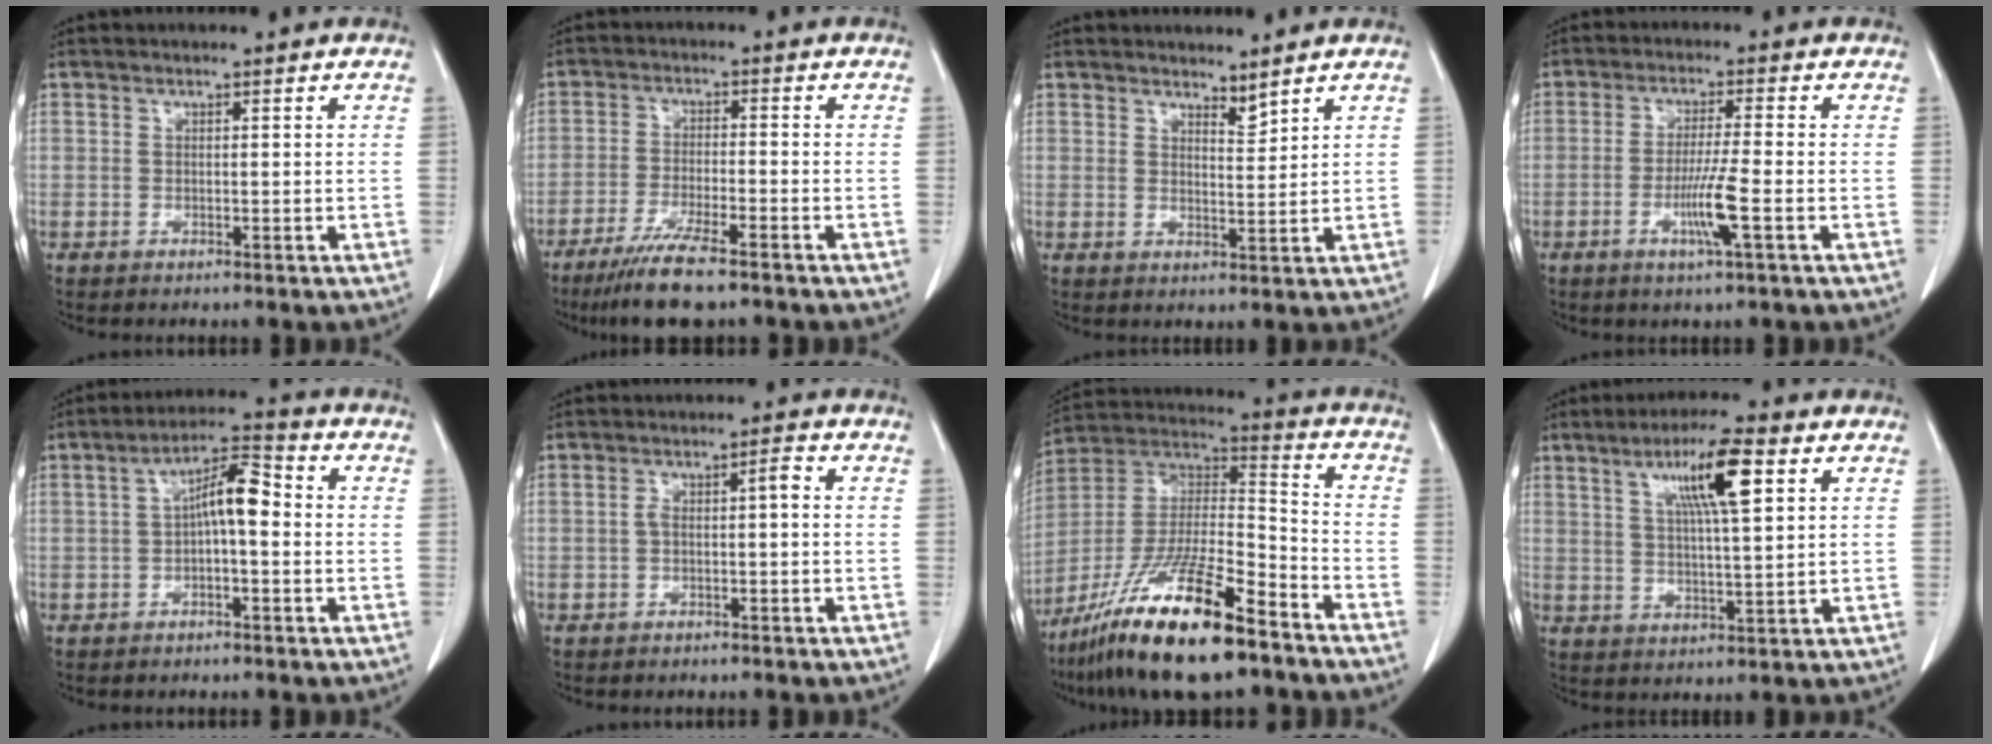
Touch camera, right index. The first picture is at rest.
{"total": 8.4, "force": [-6.3, 0.5, 5.5], "torque": [-0.097, -0.022, -0.109]}
{"total": 2.3, "force": [2.2, 0.2, 0.7], "torque": [-0.012, -0.009, 0.041]}
{"total": 6.1, "force": [-2.1, -0.6, 5.6], "torque": [-0.105, -0.012, -0.041]}
{"total": 6.8, "force": [-0.1, 1.8, 6.6], "torque": [-0.116, 0.028, -0.005]}
{"total": 2.8, "force": [-0.3, 0.6, 2.8], "torque": [-0.049, 0.016, -0.003]}
{"total": 20.8, "force": [-14.1, 3.0, 15.0], "torque": [-0.294, -0.025, -0.256]}
{"total": 9.4, "force": [4.0, 0.7, 8.5], "torque": [-0.151, 0.009, 0.067]}